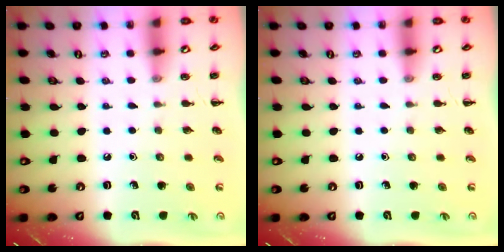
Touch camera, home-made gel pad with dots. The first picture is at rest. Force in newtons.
{"total": 0.0}